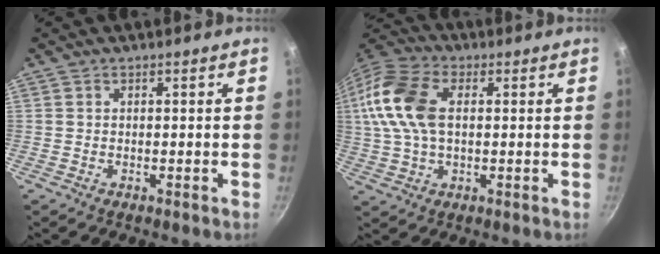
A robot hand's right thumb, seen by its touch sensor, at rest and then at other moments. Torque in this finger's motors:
{"motor_torque": [1.61, 1.70, 1.47, 0.01, 0.59]}